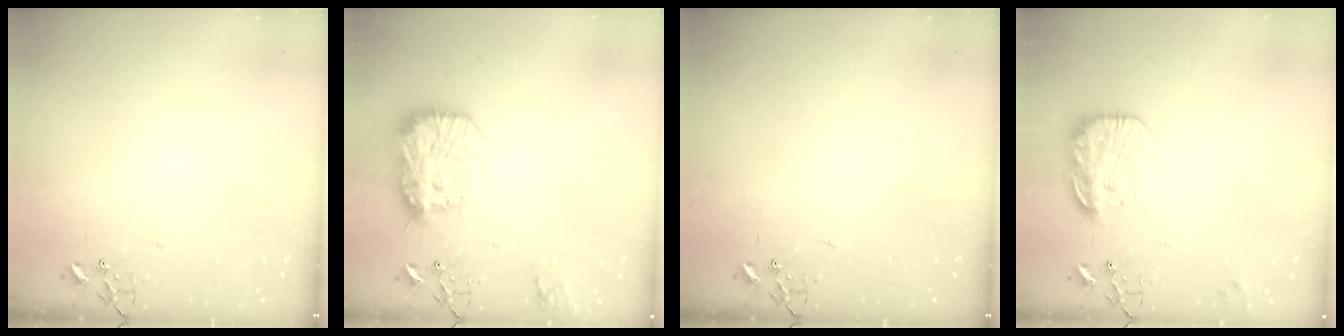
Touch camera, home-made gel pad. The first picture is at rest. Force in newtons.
{"total": 20.0, "press": 20.0, "slide": 0.8}
{"total": 0.0}
{"total": 15.1, "press": 15.1, "slide": 0.5}